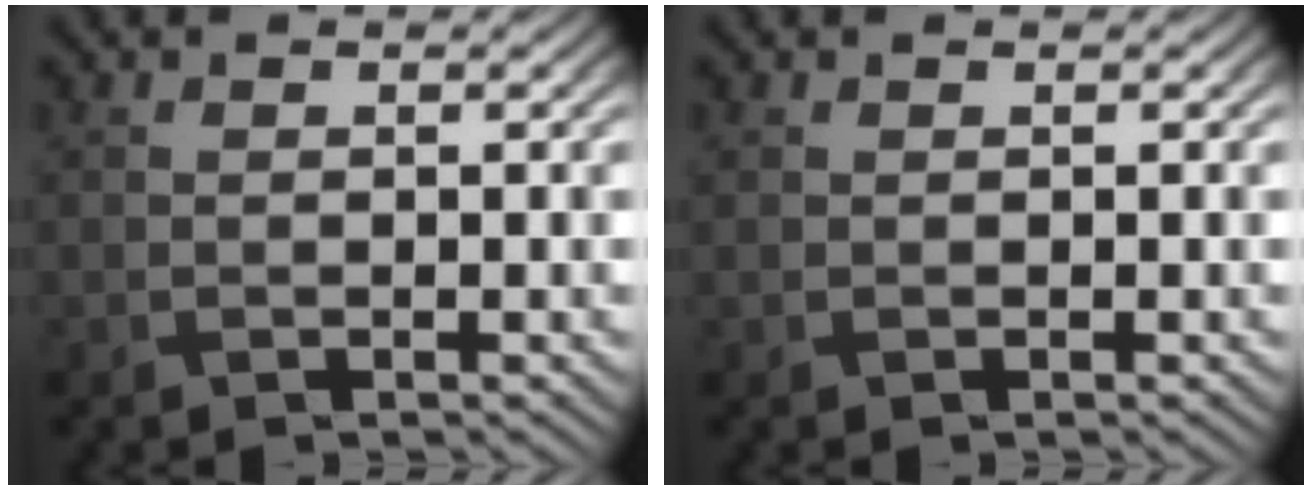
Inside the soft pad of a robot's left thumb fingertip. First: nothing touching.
{"total": 0.0}